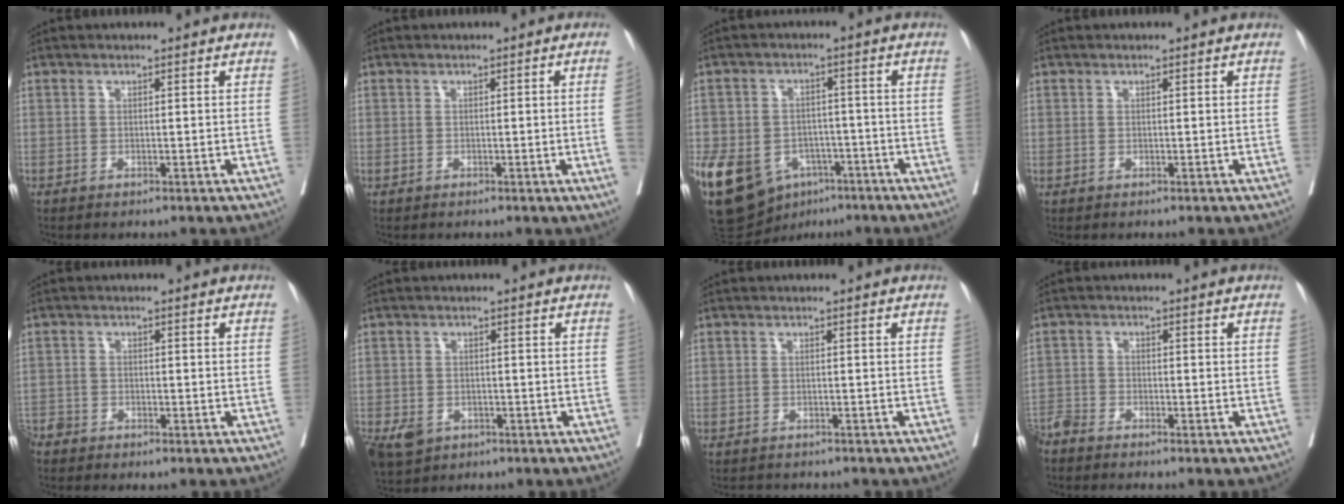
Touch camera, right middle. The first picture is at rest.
{"total": 2.1, "force": [-0.1, -1.1, 1.8], "torque": [-0.024, -0.001, 0.001]}
{"total": 16.8, "force": [-8.0, 12.1, 8.6], "torque": [-0.202, 0.006, -0.119]}
{"total": 0.0}
{"total": 2.8, "force": [-2.6, 0.9, 0.5], "torque": [-0.004, -0.004, -0.049]}
{"total": 6.0, "force": [-3.2, 4.4, 2.4], "torque": [-0.048, -0.003, -0.045]}
{"total": 3.1, "force": [-2.9, 1.1, 0.2], "torque": [0.002, -0.003, -0.043]}
{"total": 4.7, "force": [-4.5, 0.3, 1.4], "torque": [-0.016, -0.009, -0.083]}